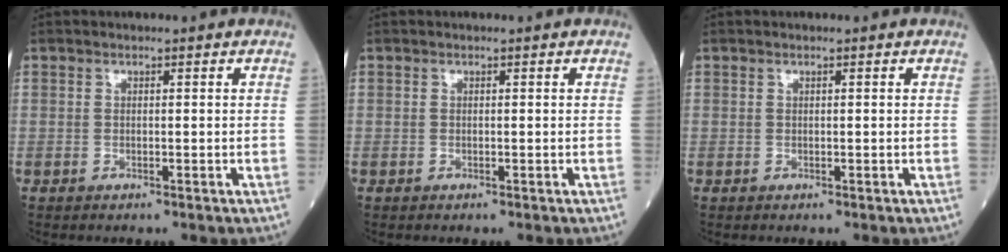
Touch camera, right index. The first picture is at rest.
{"total": 0.0}
{"total": 0.0}